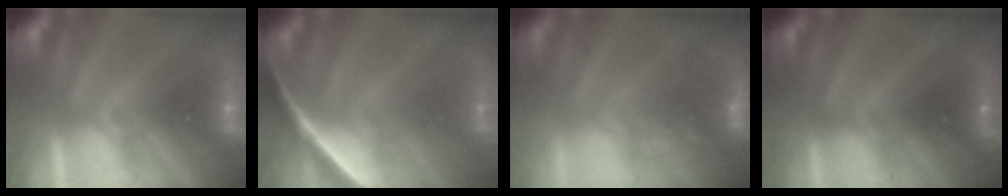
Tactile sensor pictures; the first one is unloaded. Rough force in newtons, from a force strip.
{"total": 1.8}
{"total": 7.3}
{"total": 2.3}